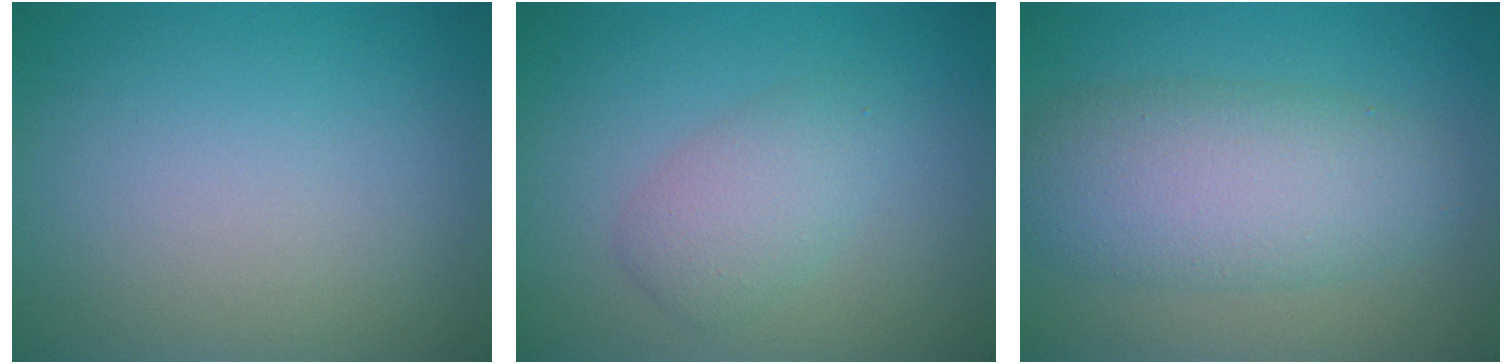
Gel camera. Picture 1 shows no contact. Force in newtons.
{"total": 2.7, "press": 2.7, "slide": 0.1}
{"total": 6.4, "press": 6.4, "slide": 0.2}